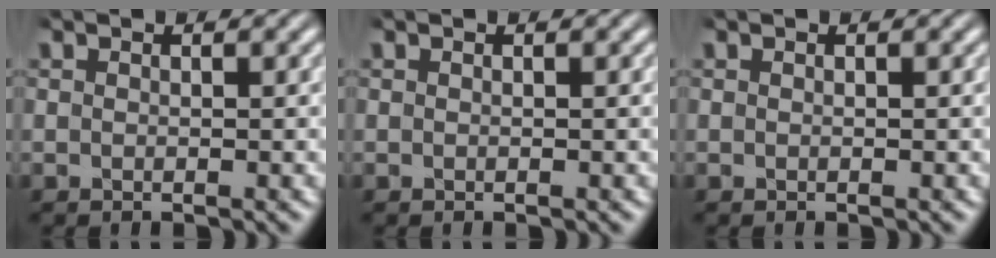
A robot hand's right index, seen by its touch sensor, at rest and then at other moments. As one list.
[{"total": 0.0}, {"total": 0.0}]